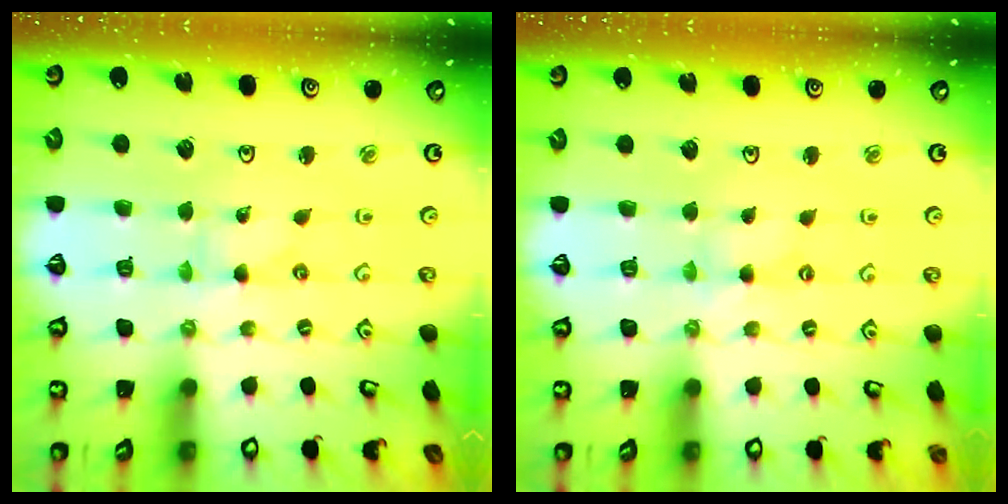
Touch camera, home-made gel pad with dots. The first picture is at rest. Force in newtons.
{"total": 1.7, "press": 1.6, "slide": 0.3}